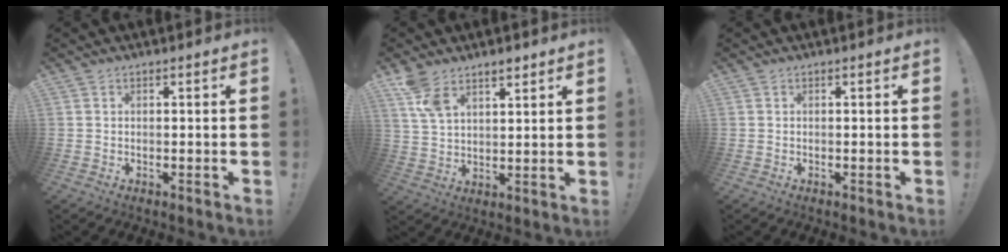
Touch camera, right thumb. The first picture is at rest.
{"total": 8.0, "force": [5.8, 3.8, 4.1], "torque": [-0.071, -0.026, 0.110]}
{"total": 0.0}